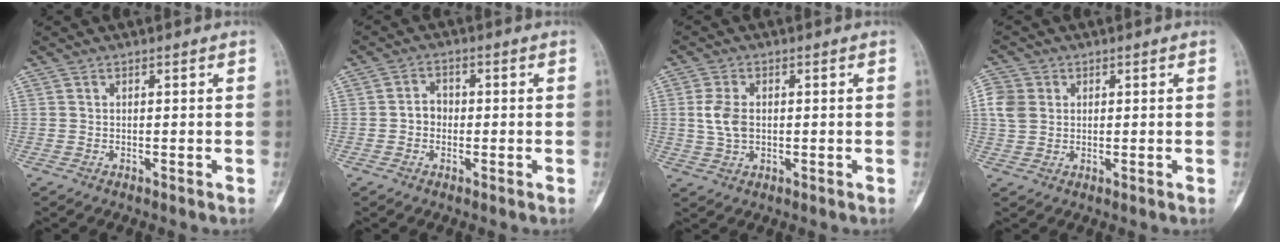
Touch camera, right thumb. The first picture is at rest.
{"total": 3.1, "force": [-0.5, 2.6, 1.6], "torque": [-0.010, 0.014, -0.016]}
{"total": 5.0, "force": [0.3, 3.2, 3.8], "torque": [-0.077, 0.004, 0.006]}
{"total": 5.1, "force": [1.1, 4.3, 2.5], "torque": [-0.045, 0.004, 0.018]}